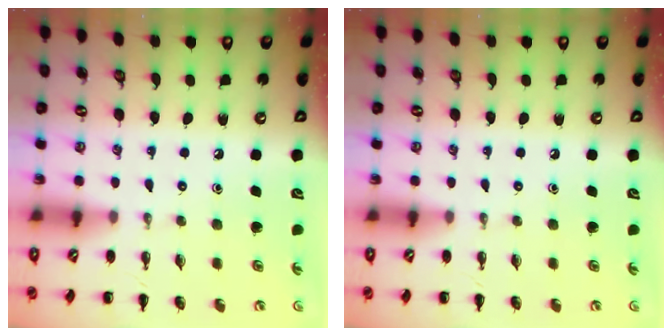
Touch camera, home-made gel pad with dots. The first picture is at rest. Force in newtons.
{"total": 0.0}